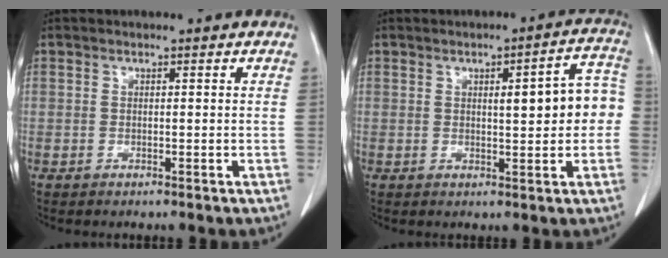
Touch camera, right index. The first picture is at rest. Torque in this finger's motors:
{"motor_torque": [0.30, -0.04, 0.16, 0.03]}